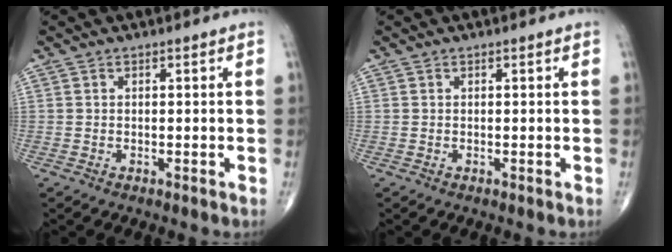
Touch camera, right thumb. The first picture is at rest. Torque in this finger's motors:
{"motor_torque": [0.00, 0.00, 0.01, 0.01, 0.00]}